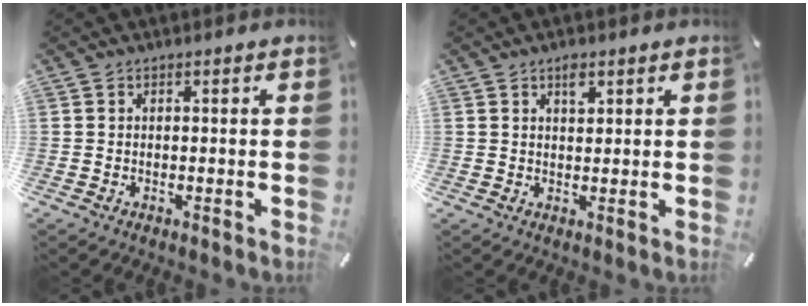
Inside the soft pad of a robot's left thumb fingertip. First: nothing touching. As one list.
[{"total": 2.7, "force": [1.5, 1.5, 1.6], "torque": [-0.020, -0.005, 0.023]}]